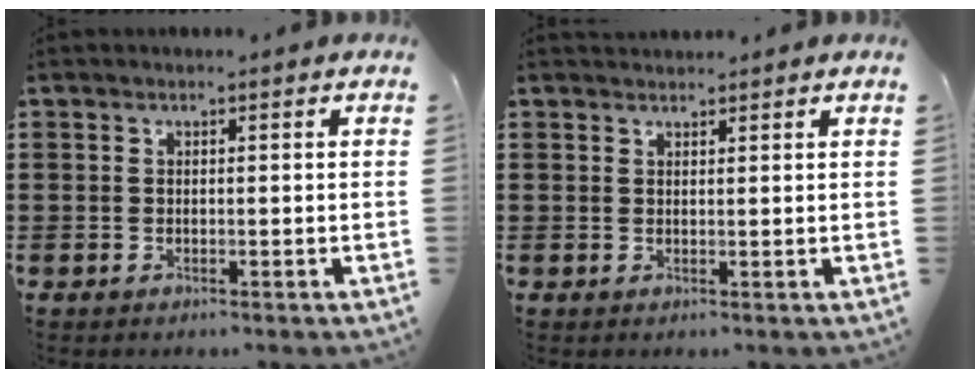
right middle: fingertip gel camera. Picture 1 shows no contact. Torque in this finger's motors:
{"motor_torque": [-0.03, -0.02, 0.03, 0.01]}